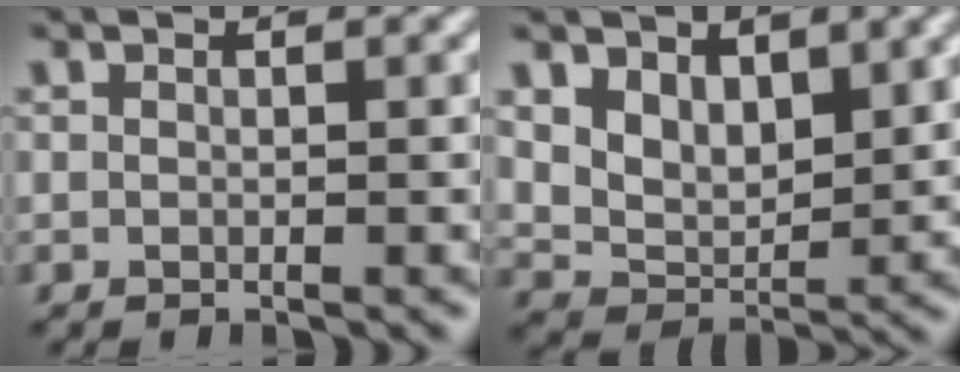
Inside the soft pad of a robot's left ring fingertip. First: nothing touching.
{"total": 4.2, "force": [2.3, 2.7, 2.3], "torque": [-0.055, -0.019, 0.039]}